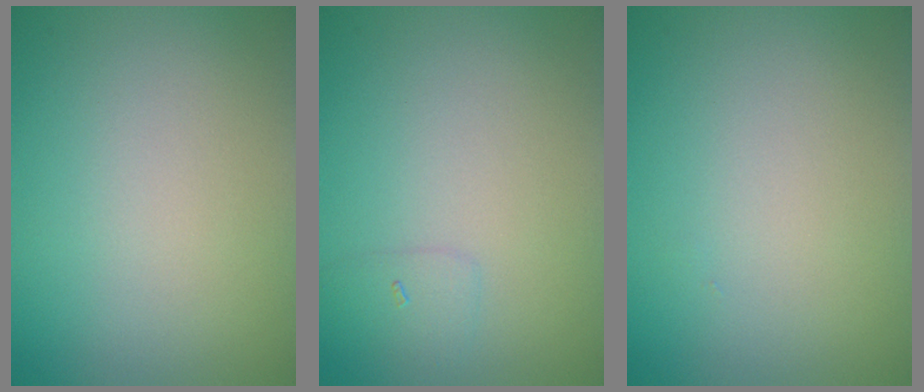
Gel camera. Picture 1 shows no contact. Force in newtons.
{"total": 1.1, "press": 1.1, "slide": 0.0}
{"total": 0.0}